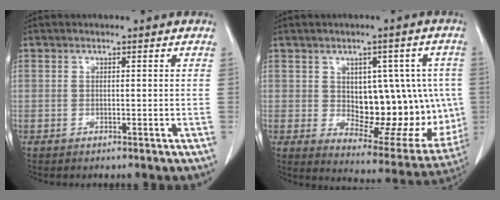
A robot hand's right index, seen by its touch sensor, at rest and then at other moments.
{"total": 17.6, "force": [0.1, 8.8, 15.2], "torque": [-0.190, 0.007, 0.030]}